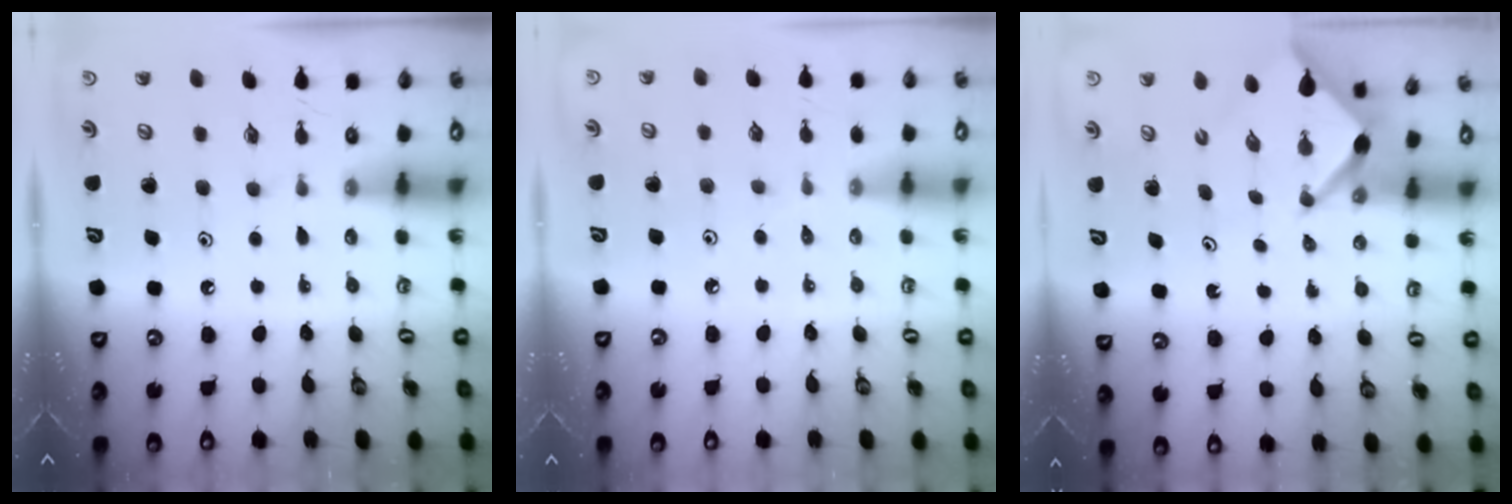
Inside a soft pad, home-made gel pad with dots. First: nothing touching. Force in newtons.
{"total": 2.7, "press": 2.6, "slide": 0.6}
{"total": 3.6, "press": 3.6, "slide": 0.2}